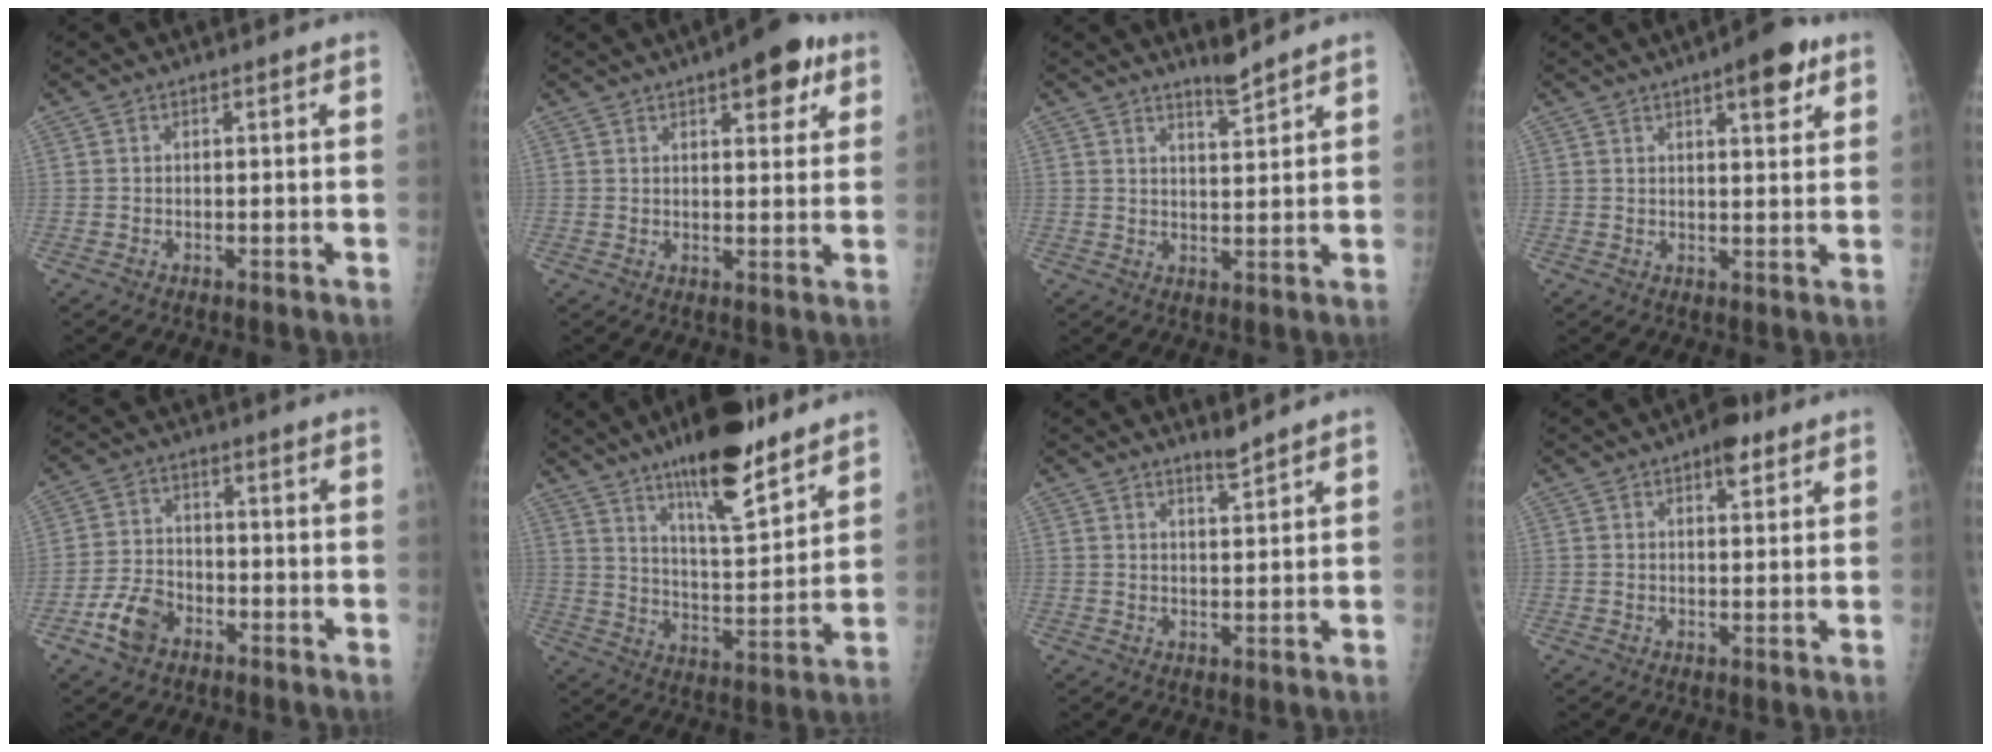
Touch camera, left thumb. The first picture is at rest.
{"total": 8.9, "force": [4.7, 3.6, 6.7], "torque": [-0.060, -0.014, 0.057]}
{"total": 3.5, "force": [3.2, 0.0, 1.5], "torque": [-0.021, -0.033, 0.055]}
{"total": 7.7, "force": [4.1, 2.5, 6.1], "torque": [-0.066, -0.014, 0.051]}
{"total": 6.9, "force": [-4.1, 4.5, 3.2], "torque": [-0.056, 0.026, -0.074]}
{"total": 17.4, "force": [12.2, 4.4, 11.7], "torque": [-0.162, -0.070, 0.202]}
{"total": 2.5, "force": [2.2, -0.1, 1.1], "torque": [-0.015, -0.023, 0.040]}
{"total": 4.6, "force": [2.7, 2.1, 3.1], "torque": [-0.029, -0.009, 0.034]}